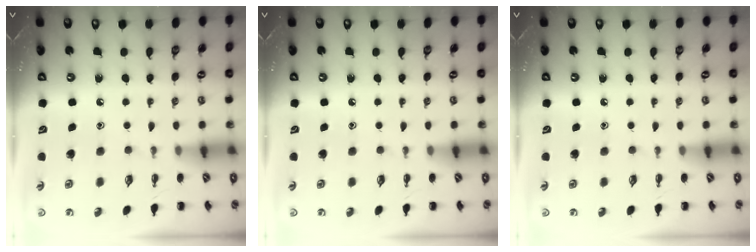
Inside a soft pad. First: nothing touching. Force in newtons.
{"total": 0.0}
{"total": 0.0}